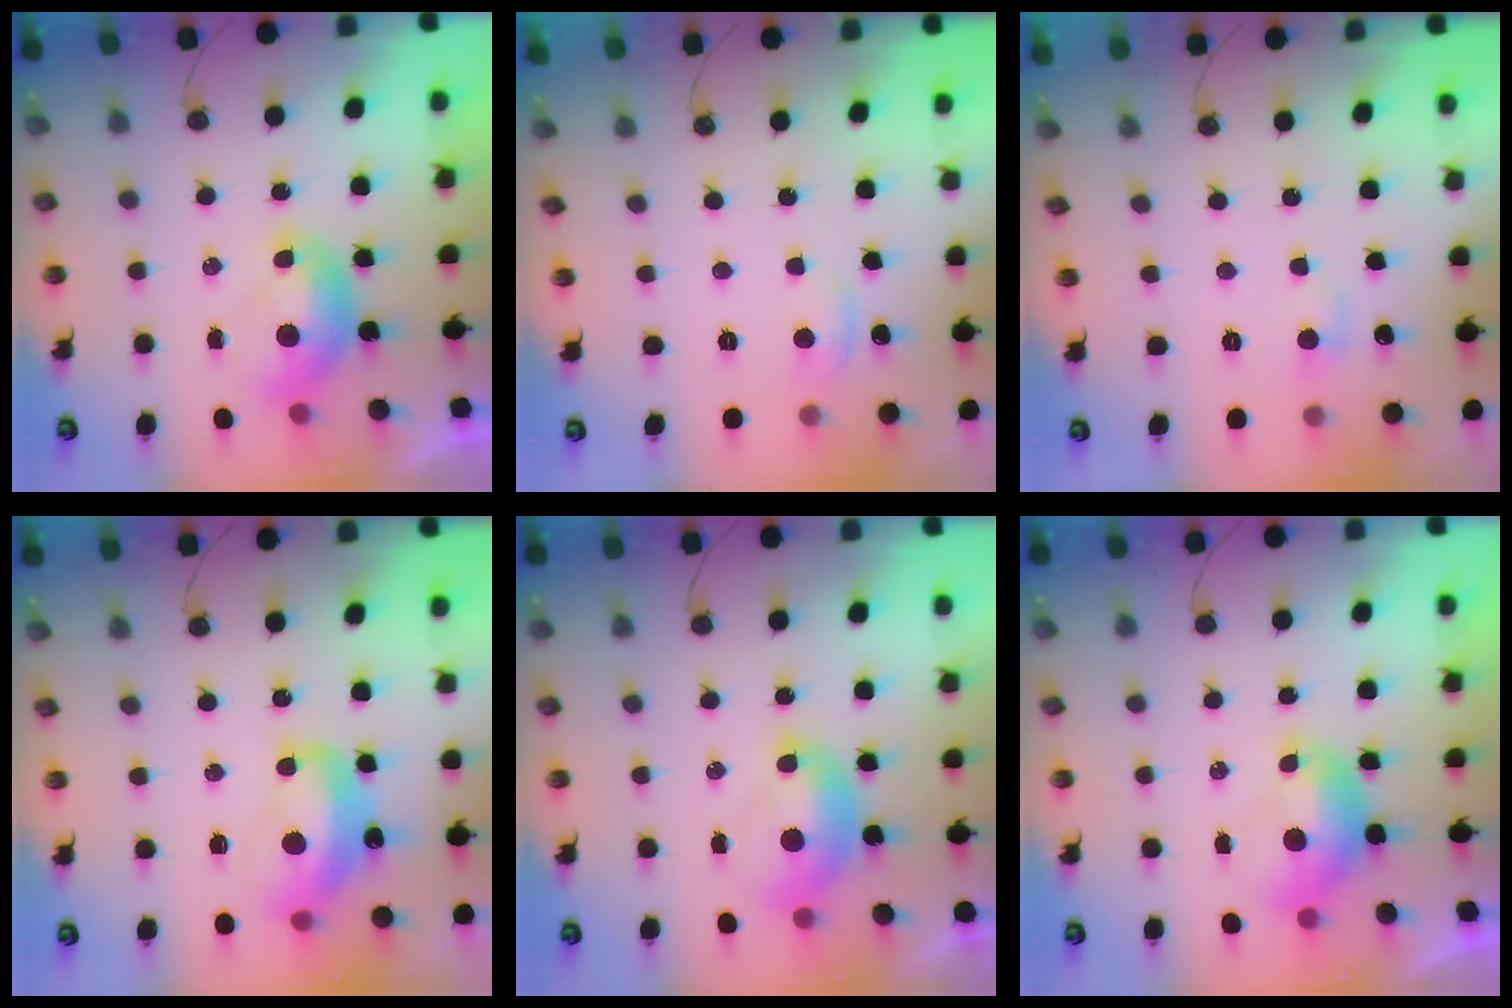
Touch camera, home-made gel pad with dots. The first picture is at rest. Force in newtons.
{"total": 0.8, "press": 0.0, "slide": 0.8}
{"total": 0.9, "press": 0.6, "slide": 0.7}
{"total": 7.6, "press": 7.5, "slide": 1.1}
{"total": 1.4, "press": 1.2, "slide": 0.6}
{"total": 0.7, "press": 0.4, "slide": 0.6}